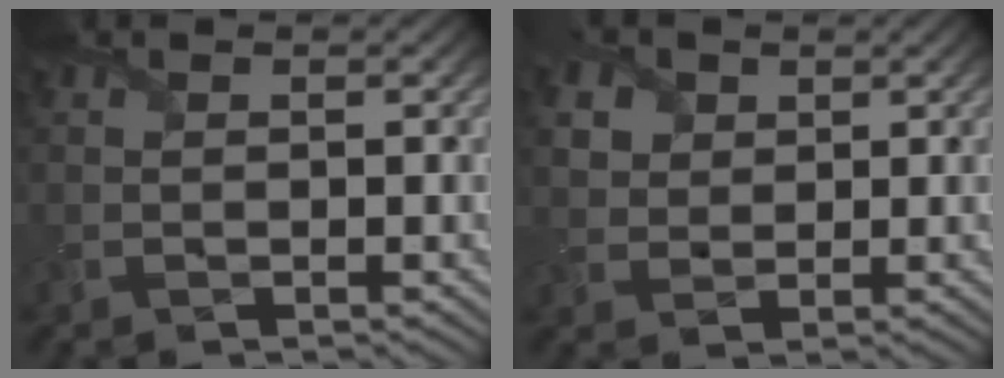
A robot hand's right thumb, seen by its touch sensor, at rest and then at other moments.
{"total": 4.9, "force": [2.3, 3.9, 2.0], "torque": [-0.091, 0.006, 0.041]}